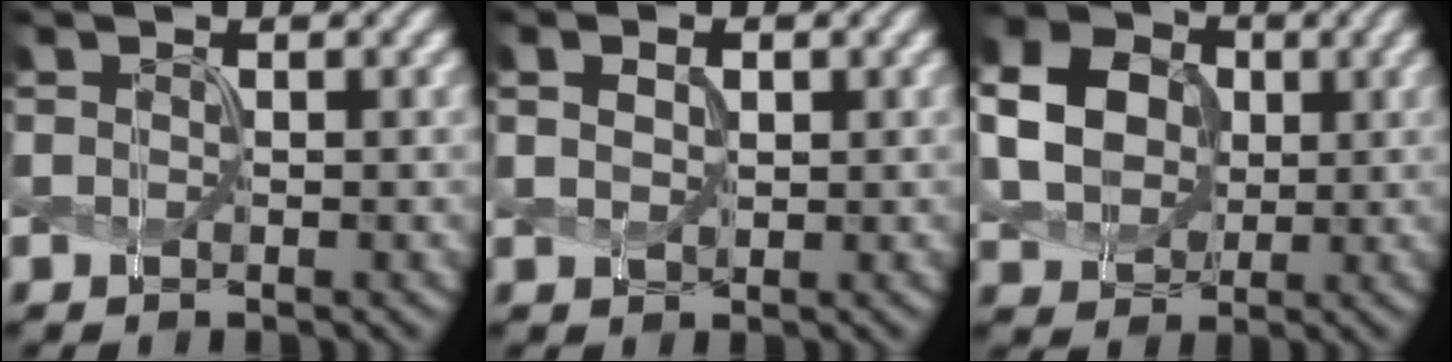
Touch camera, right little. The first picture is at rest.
{"total": 1.5, "force": [0.3, 1.0, 1.1], "torque": [-0.031, 0.002, 0.015]}
{"total": 7.9, "force": [0.9, 6.6, 4.2], "torque": [-0.126, 0.027, 0.015]}